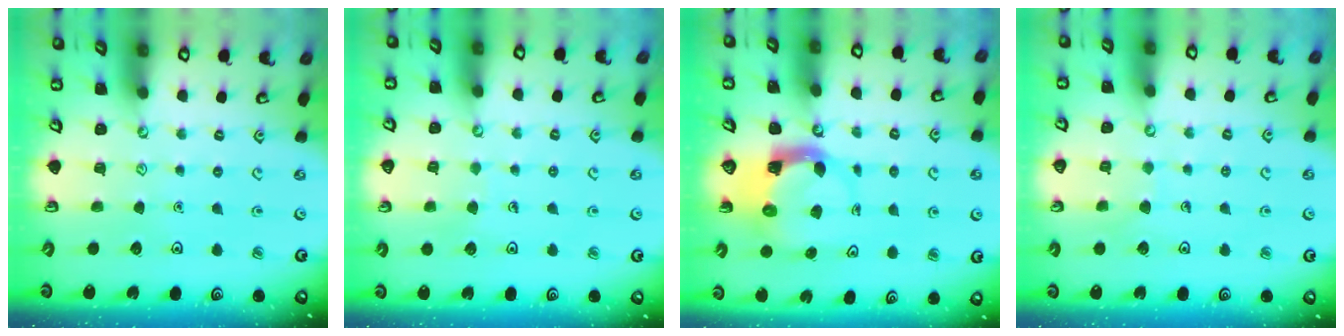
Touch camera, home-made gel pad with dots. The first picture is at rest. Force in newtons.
{"total": 3.3, "press": 3.3, "slide": 0.2}
{"total": 5.2, "press": 5.1, "slide": 1.1}
{"total": 4.9, "press": 4.8, "slide": 0.3}